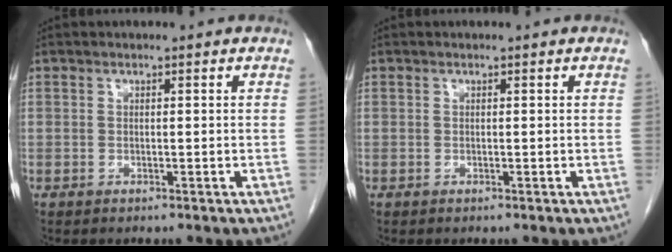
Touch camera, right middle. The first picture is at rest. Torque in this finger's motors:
{"motor_torque": [0.00, 0.00, 0.00, 0.00]}